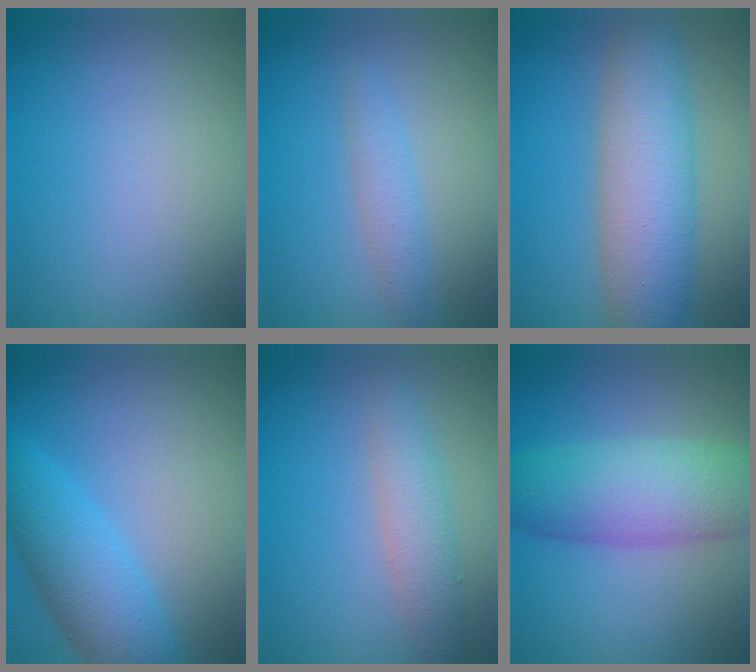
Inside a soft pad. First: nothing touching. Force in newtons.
{"total": 1.9, "press": 1.9, "slide": 0.1}
{"total": 7.8, "press": 7.8, "slide": 0.3}
{"total": 5.9, "press": 5.9, "slide": 0.3}
{"total": 2.9, "press": 2.9, "slide": 0.1}
{"total": 8.2, "press": 8.2, "slide": 0.0}